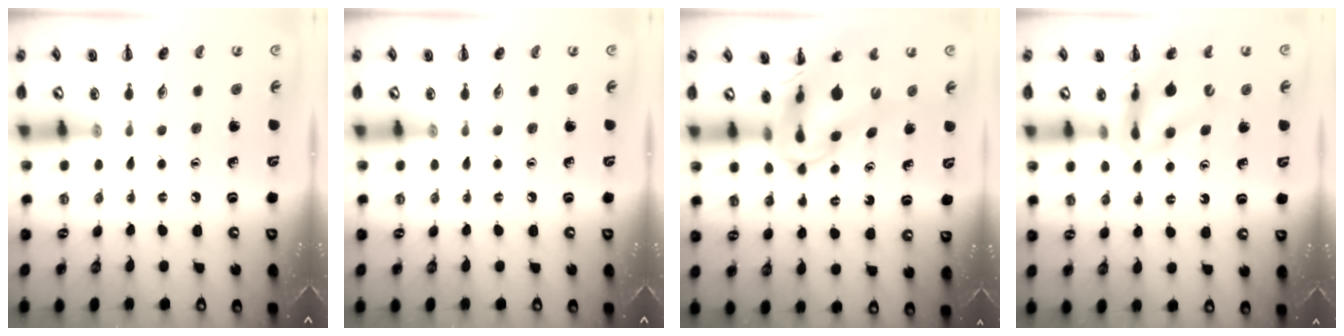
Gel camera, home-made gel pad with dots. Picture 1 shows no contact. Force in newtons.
{"total": 0.0}
{"total": 11.0, "press": 10.5, "slide": 3.4}
{"total": 10.5, "press": 10.0, "slide": 3.2}